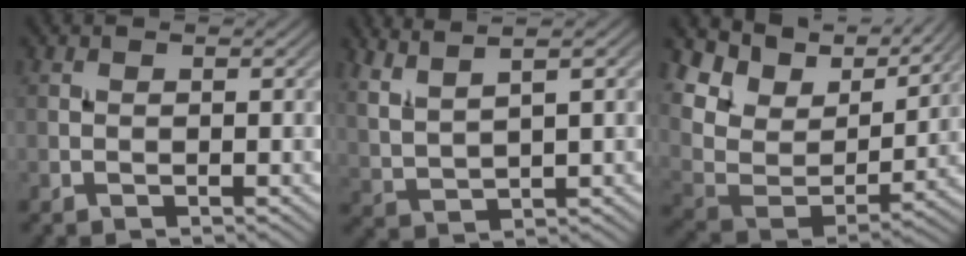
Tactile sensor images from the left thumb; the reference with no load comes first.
{"total": 6.2, "force": [4.1, 1.3, 4.5], "torque": [-0.092, 0.011, 0.079]}
{"total": 13.5, "force": [9.7, 6.6, 6.7], "torque": [-0.199, 0.024, 0.162]}